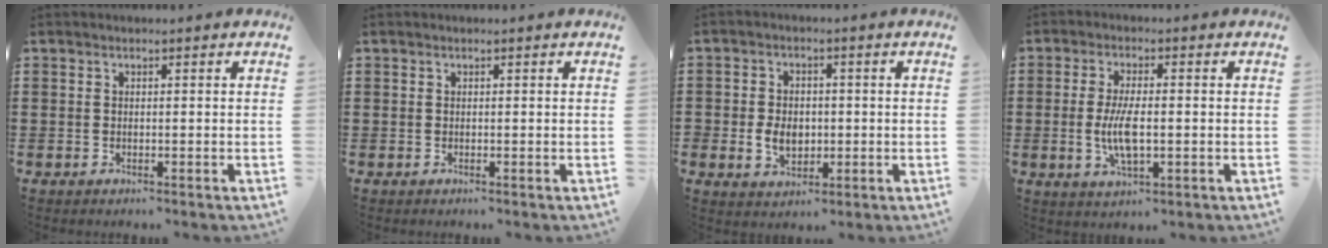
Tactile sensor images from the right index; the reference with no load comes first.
{"total": 0.0}
{"total": 4.4, "force": [-0.6, 3.4, 2.8], "torque": [-0.051, 0.003, -0.014]}
{"total": 6.3, "force": [-0.8, 2.2, 5.9], "torque": [-0.130, -0.007, -0.021]}